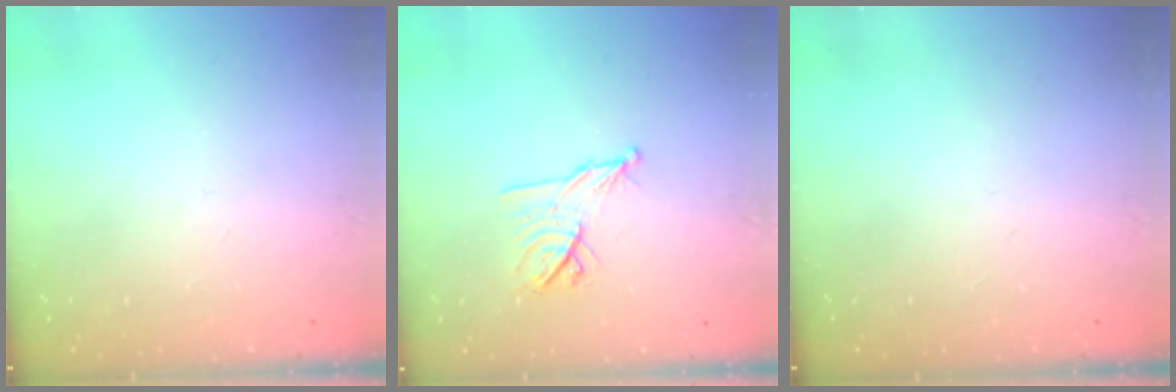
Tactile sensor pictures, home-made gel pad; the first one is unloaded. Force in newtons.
{"total": 10.0, "press": 9.9, "slide": 0.9}
{"total": 0.0}